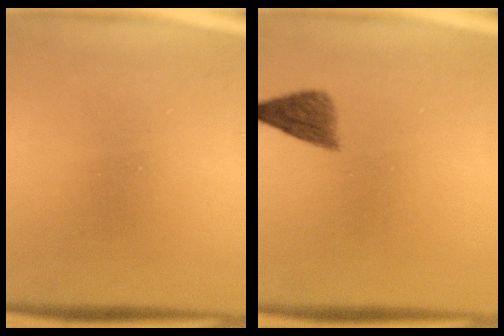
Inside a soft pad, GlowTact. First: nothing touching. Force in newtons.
{"total": 4.3}